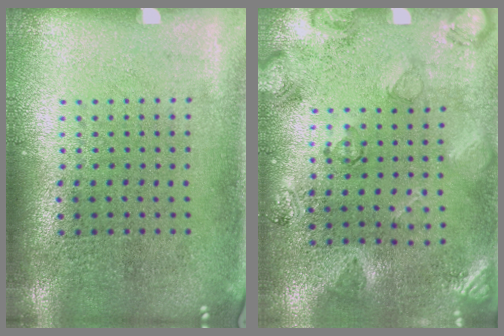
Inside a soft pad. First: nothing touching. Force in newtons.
{"total": 2.6, "press": 1.7, "slide": 1.9}